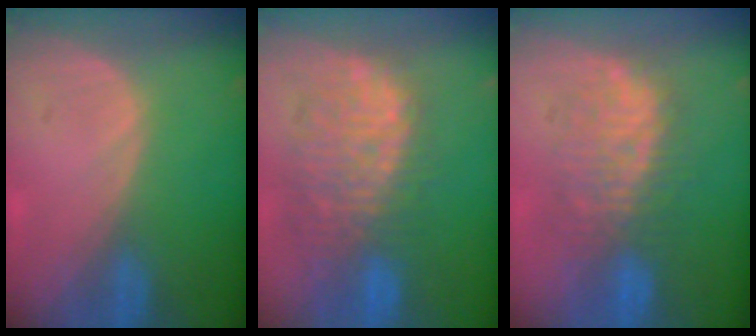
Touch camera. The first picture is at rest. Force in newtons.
{"total": 11.0, "press": 10.2, "slide": 4.1}
{"total": 8.1, "press": 8.1, "slide": 0.2}